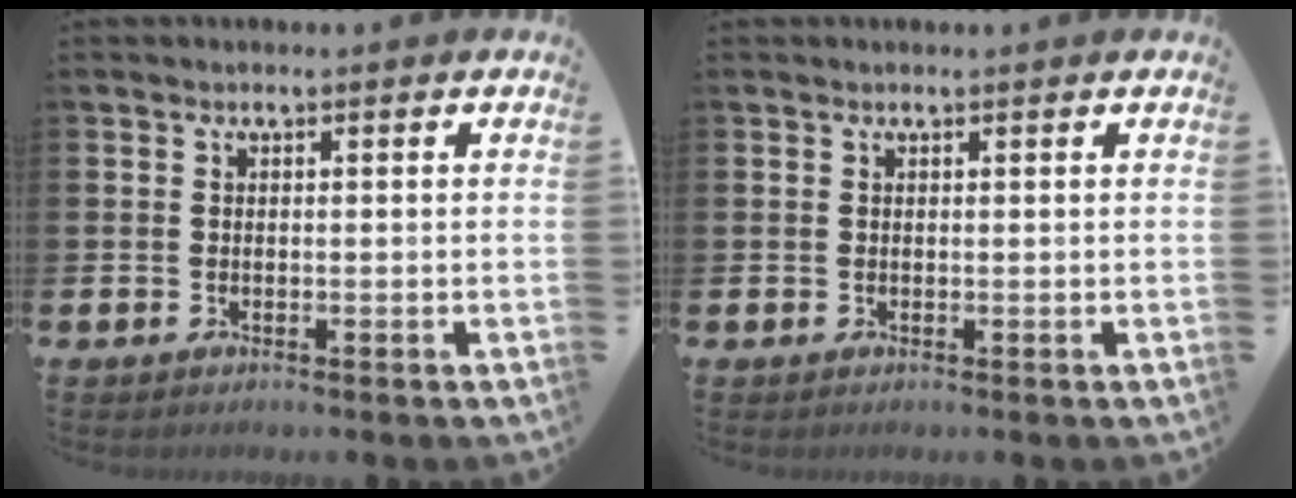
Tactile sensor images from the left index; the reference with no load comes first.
{"total": 0.0}